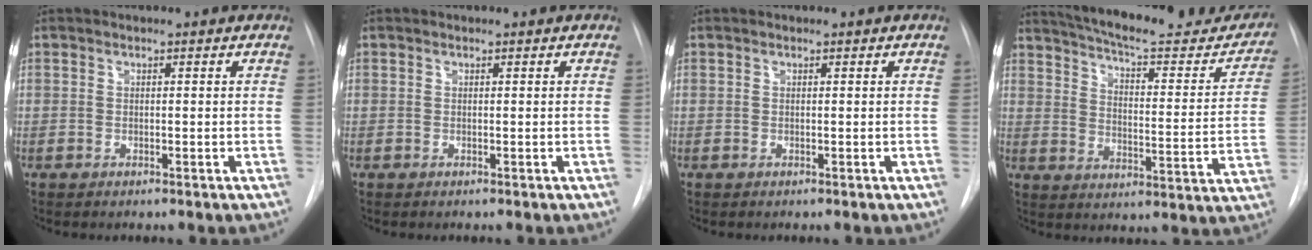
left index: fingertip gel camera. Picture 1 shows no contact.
{"total": 0.0}
{"total": 0.0}
{"total": 23.9, "force": [21.2, 5.0, 9.8], "torque": [-0.143, -0.052, 0.269]}